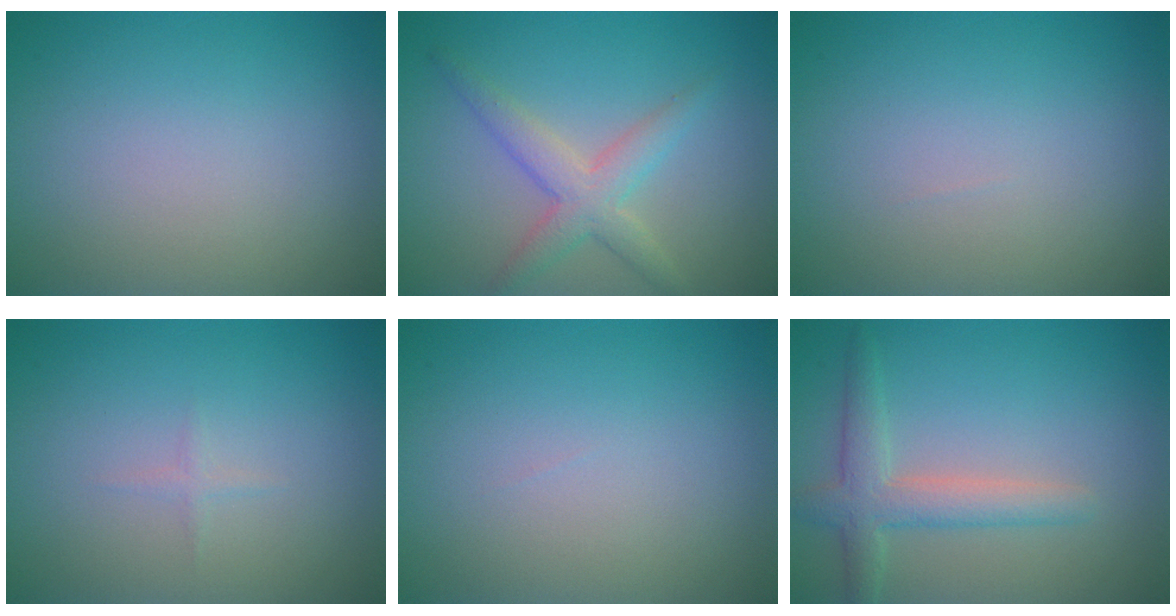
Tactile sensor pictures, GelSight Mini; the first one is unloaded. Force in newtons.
{"total": 3.5, "press": 3.5, "slide": 0.1}
{"total": 0.0}
{"total": 0.6, "press": 0.6, "slide": 0.0}
{"total": 0.0}
{"total": 3.4, "press": 3.4, "slide": 0.3}